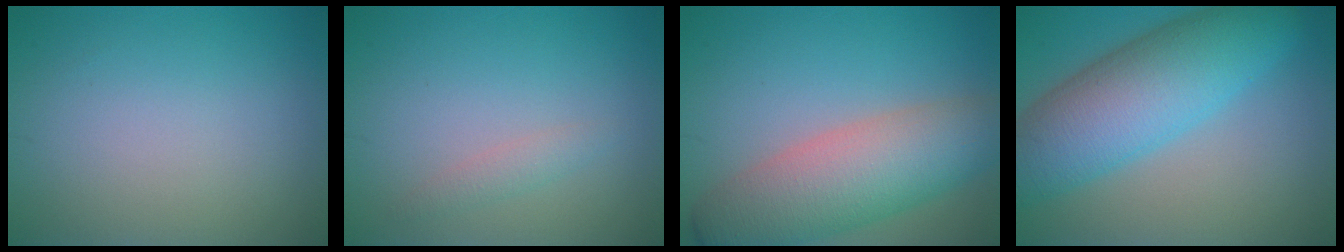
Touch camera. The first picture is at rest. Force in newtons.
{"total": 1.2, "press": 1.2, "slide": 0.1}
{"total": 8.2, "press": 8.2, "slide": 0.6}
{"total": 9.6, "press": 9.6, "slide": 0.1}